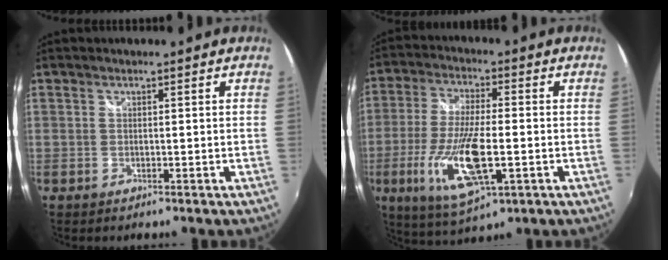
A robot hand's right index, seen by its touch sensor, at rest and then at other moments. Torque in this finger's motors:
{"motor_torque": [1.85, -0.28, 0.77, 0.20]}